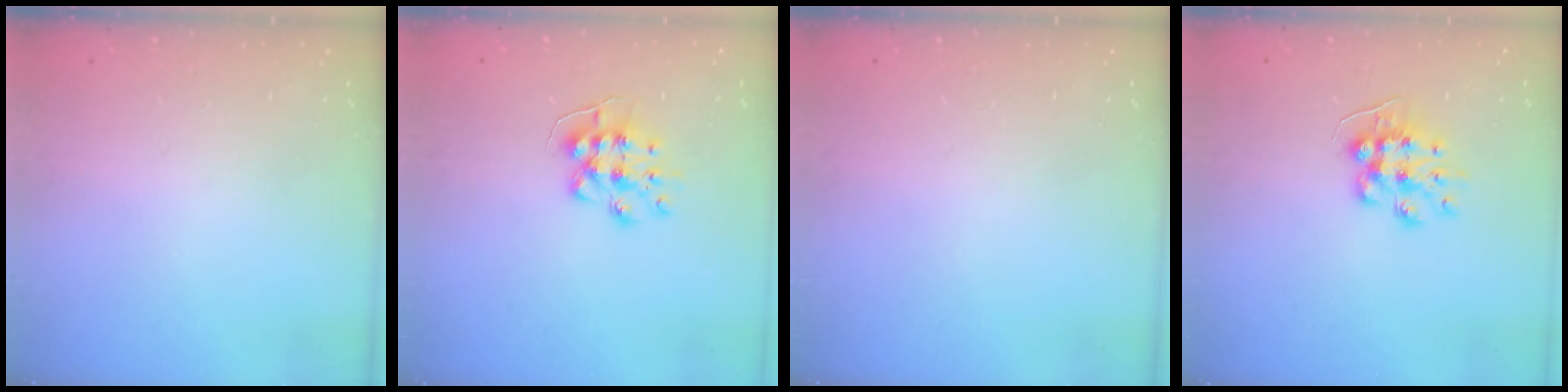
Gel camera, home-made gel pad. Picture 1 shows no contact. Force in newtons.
{"total": 8.6, "press": 8.6, "slide": 0.6}
{"total": 0.0}
{"total": 9.1, "press": 9.1, "slide": 0.2}